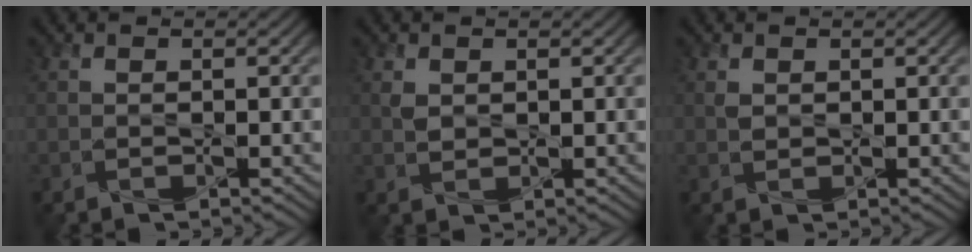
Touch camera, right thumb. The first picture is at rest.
{"total": 1.3, "force": [0.5, 1.0, 0.7], "torque": [-0.021, -0.001, 0.013]}
{"total": 0.8, "force": [0.3, 0.6, 0.4], "torque": [-0.016, -0.002, 0.009]}